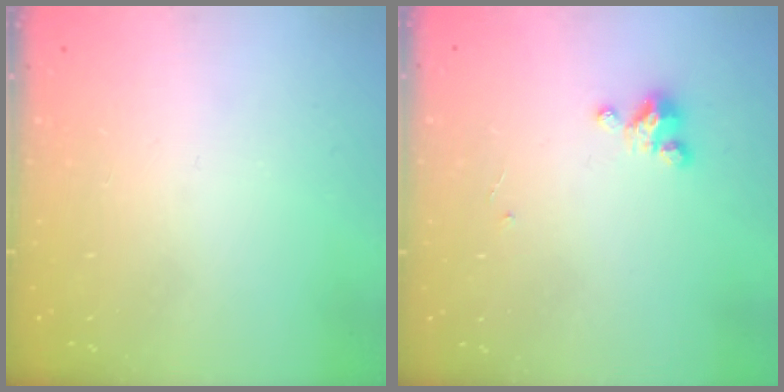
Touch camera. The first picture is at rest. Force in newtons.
{"total": 2.7, "press": 2.7, "slide": 0.3}